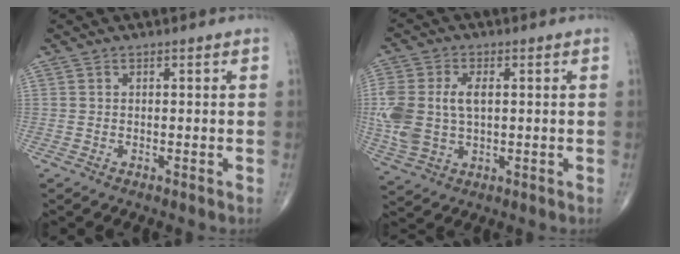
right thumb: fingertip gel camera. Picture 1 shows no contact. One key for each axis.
{"total": 12.6, "fx": 0.8, "fy": 7.8, "fz": 9.8, "tx": -0.236, "ty": 0.007, "tz": 0.024}